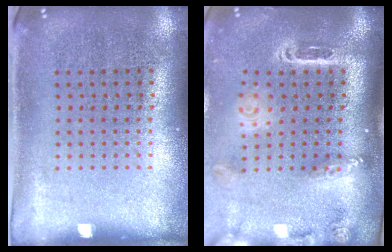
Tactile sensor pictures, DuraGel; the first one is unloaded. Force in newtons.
{"total": 2.6, "press": 1.9, "slide": 1.8}